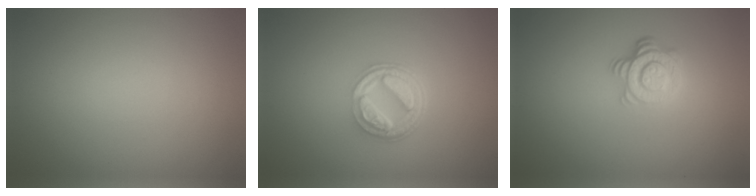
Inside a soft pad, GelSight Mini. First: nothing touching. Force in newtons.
{"total": 5.1, "press": 3.6, "slide": 3.5}
{"total": 4.0, "press": 2.8, "slide": 2.9}